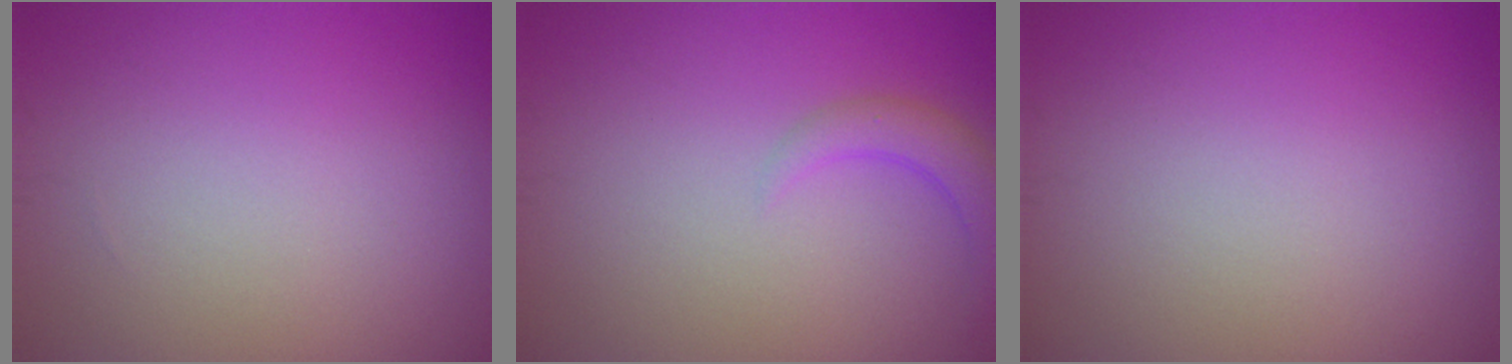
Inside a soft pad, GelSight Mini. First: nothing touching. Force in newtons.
{"total": 2.3, "press": 2.3, "slide": 0.3}
{"total": 0.0}